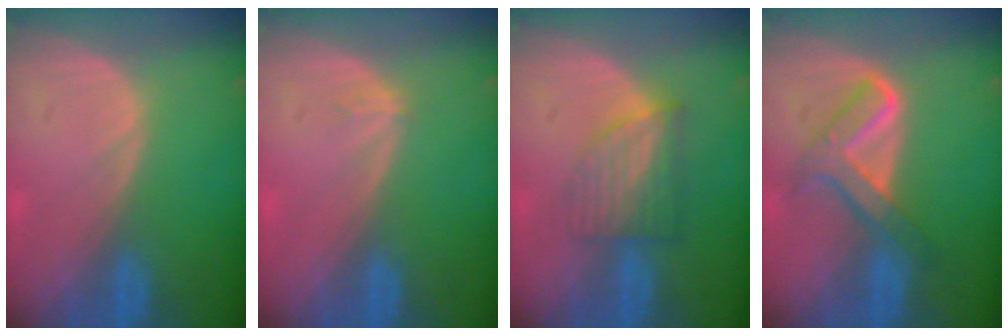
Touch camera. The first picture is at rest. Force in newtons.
{"total": 0.9, "press": 0.6, "slide": 0.6}
{"total": 6.2, "press": 5.5, "slide": 2.9}
{"total": 5.9, "press": 5.9, "slide": 0.2}